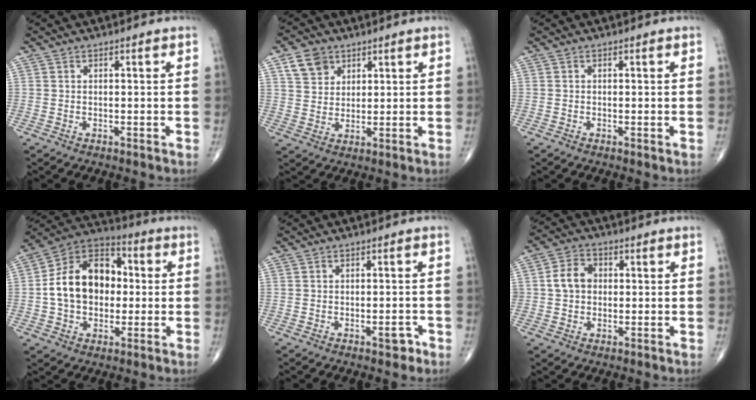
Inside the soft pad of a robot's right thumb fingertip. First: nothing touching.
{"total": 6.1, "force": [3.3, 4.6, 2.3], "torque": [-0.022, -0.013, 0.064]}
{"total": 0.0}
{"total": 16.4, "force": [0.1, 11.9, 11.4], "torque": [-0.162, 0.031, -0.007]}
{"total": 2.3, "force": [-1.3, 1.0, 1.6], "torque": [-0.013, 0.006, -0.018]}
{"total": 5.6, "force": [0.4, 4.5, 3.4], "torque": [-0.052, 0.015, 0.002]}